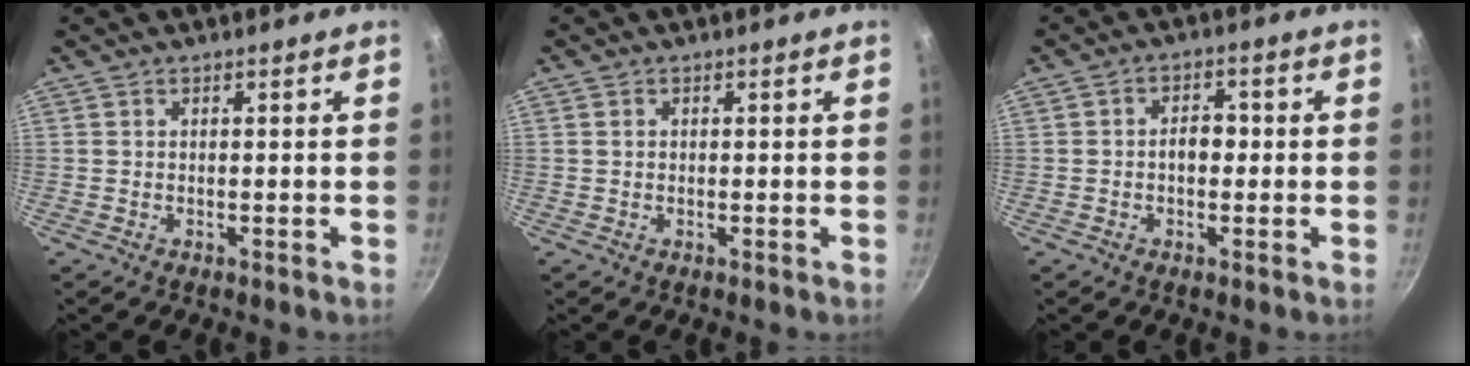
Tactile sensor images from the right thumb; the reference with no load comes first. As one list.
[{"total": 1.1, "force": [0.4, 0.9, 0.5], "torque": [-0.007, 0.003, 0.006]}, {"total": 3.8, "force": [-0.3, 2.7, 2.7], "torque": [-0.019, 0.014, -0.009]}]